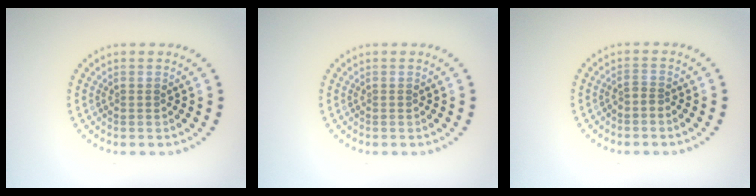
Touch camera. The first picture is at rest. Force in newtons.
{"total": 0.0}
{"total": 0.7, "press": 0.4, "slide": 0.6}